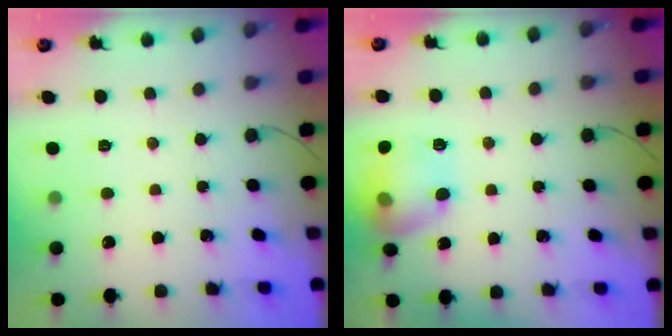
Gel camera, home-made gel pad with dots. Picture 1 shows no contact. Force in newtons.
{"total": 14.9, "press": 14.8, "slide": 1.4}